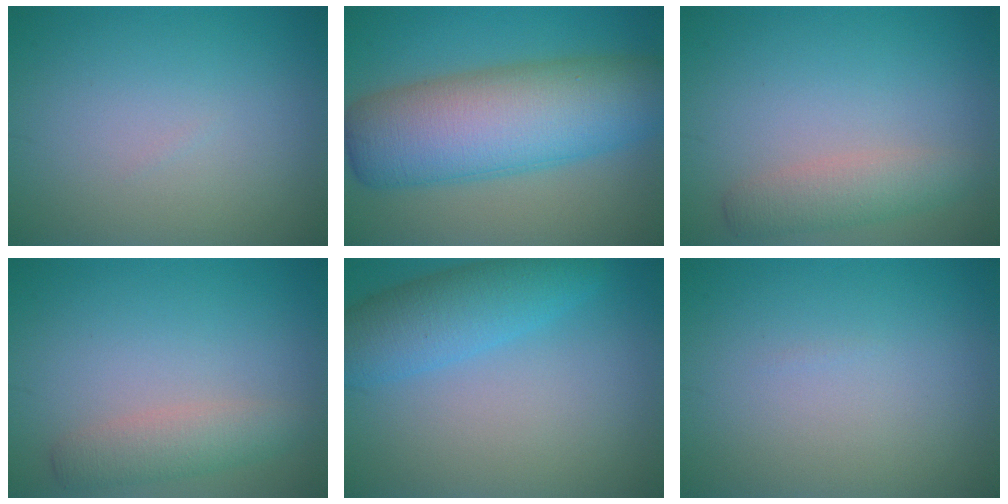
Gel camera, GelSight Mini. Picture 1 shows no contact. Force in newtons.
{"total": 11.6, "press": 11.6, "slide": 0.2}
{"total": 2.7, "press": 2.7, "slide": 0.1}
{"total": 2.7, "press": 2.7, "slide": 0.1}
{"total": 5.3, "press": 5.3, "slide": 0.4}
{"total": 0.0}